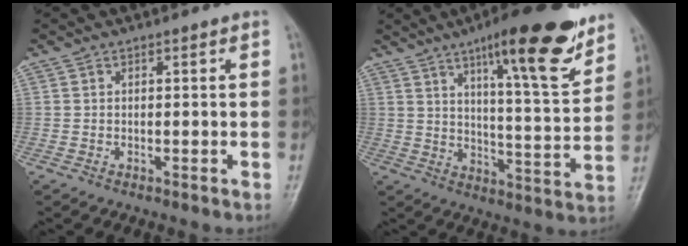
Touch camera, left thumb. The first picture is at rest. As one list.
[{"total": 18.4, "force": [11.6, 3.9, 13.7], "torque": [-0.171, -0.063, 0.177]}]